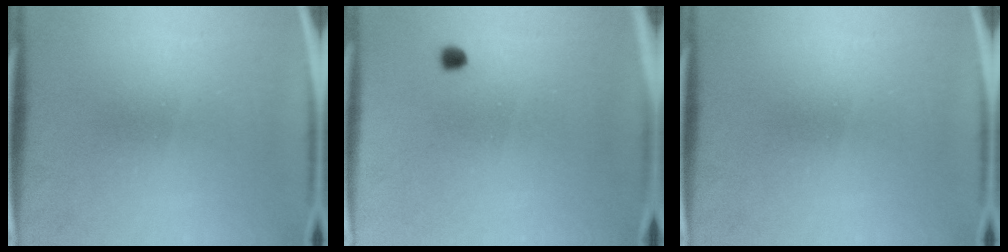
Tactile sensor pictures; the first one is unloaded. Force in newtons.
{"total": 1.0}
{"total": 0.0}